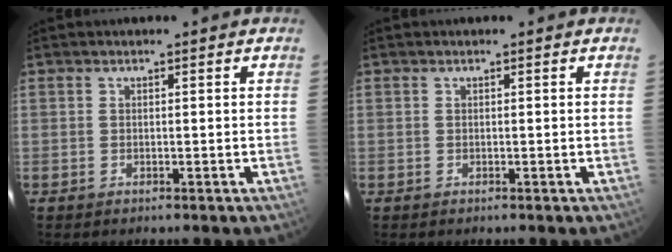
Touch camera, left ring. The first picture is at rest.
{"total": 0.0}